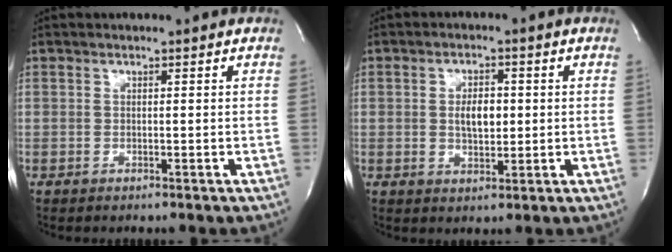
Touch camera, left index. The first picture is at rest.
{"total": 4.4, "force": [0.2, 2.2, 3.8], "torque": [-0.063, 0.001, 0.007]}